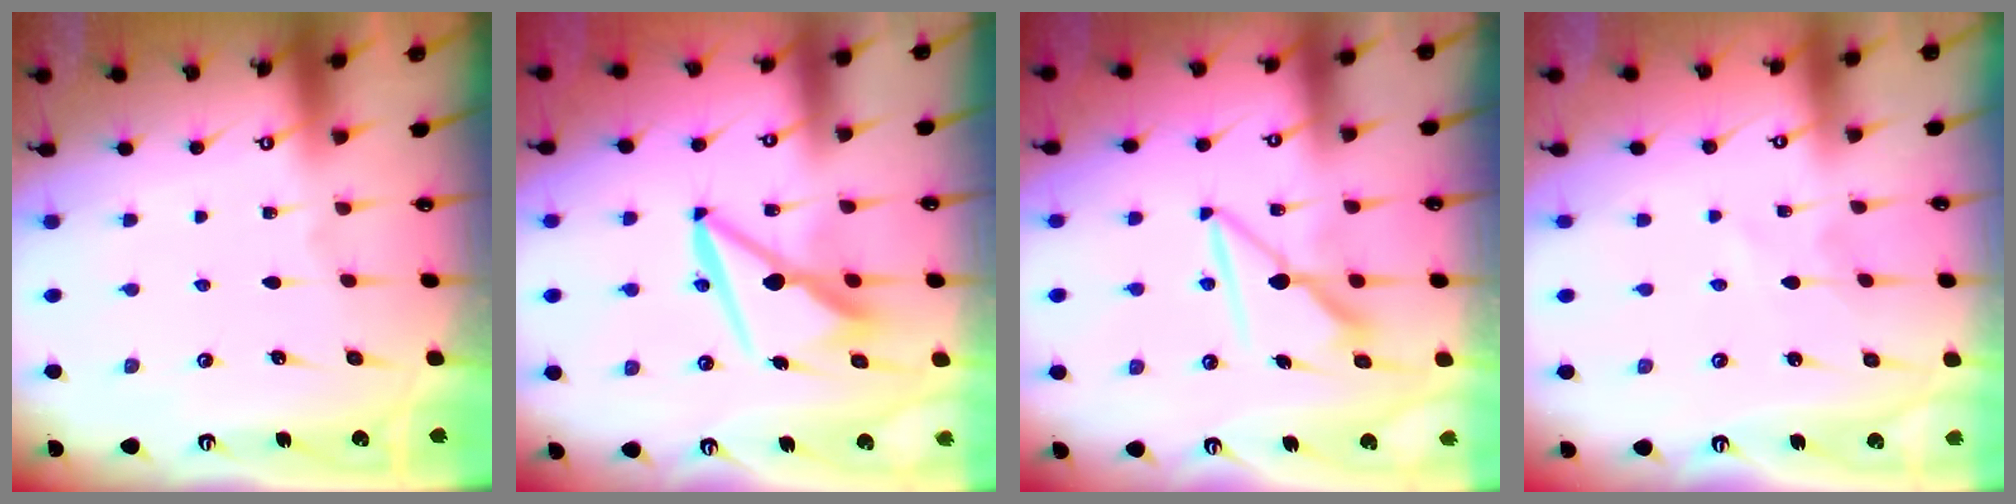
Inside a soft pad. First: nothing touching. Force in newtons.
{"total": 9.1, "press": 8.9, "slide": 1.7}
{"total": 9.3, "press": 9.3, "slide": 0.5}
{"total": 0.5, "press": 0.5, "slide": 0.1}